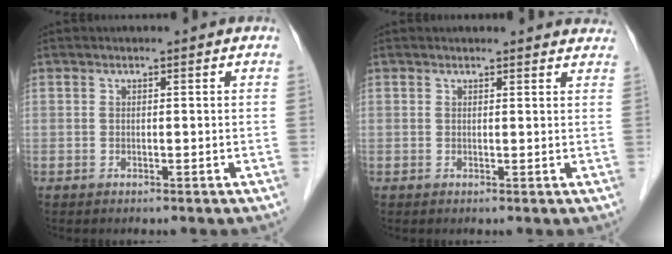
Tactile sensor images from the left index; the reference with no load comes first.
{"total": 6.7, "force": [6.3, 1.5, 1.4], "torque": [0.003, 0.002, 0.046]}